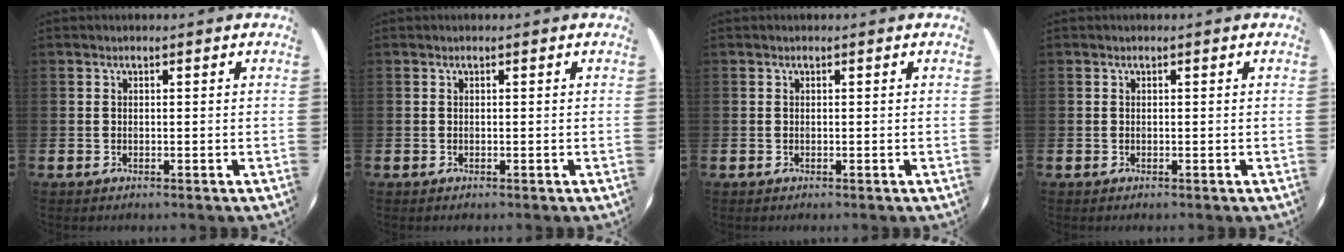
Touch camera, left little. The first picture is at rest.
{"total": 0.0}
{"total": 0.0}
{"total": 0.0}